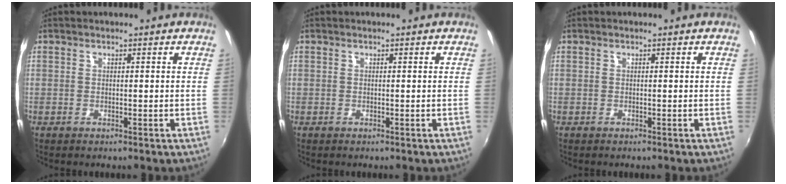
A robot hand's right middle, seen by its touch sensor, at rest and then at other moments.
{"total": 0.0}
{"total": 0.0}